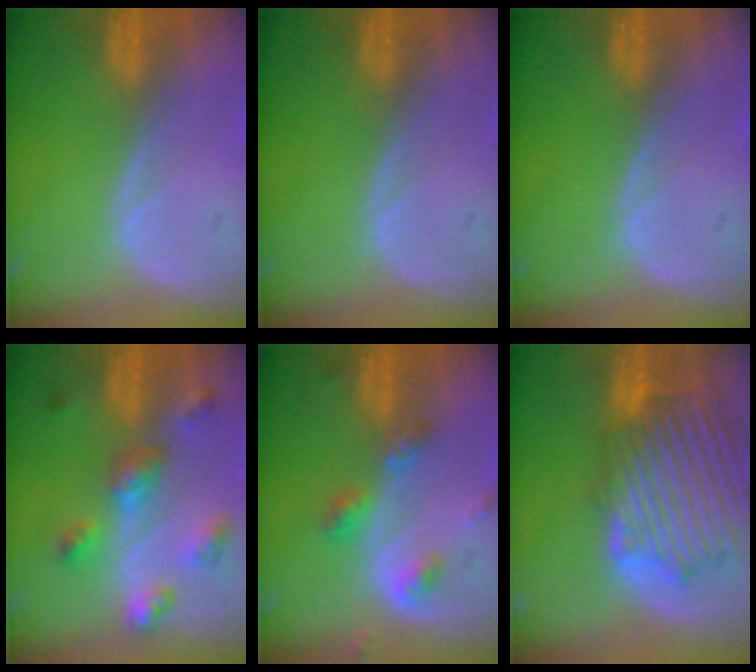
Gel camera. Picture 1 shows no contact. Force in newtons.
{"total": 0.0}
{"total": 0.0}
{"total": 6.1, "press": 5.9, "slide": 1.7}
{"total": 4.7, "press": 4.2, "slide": 2.1}
{"total": 11.4, "press": 10.8, "slide": 3.5}